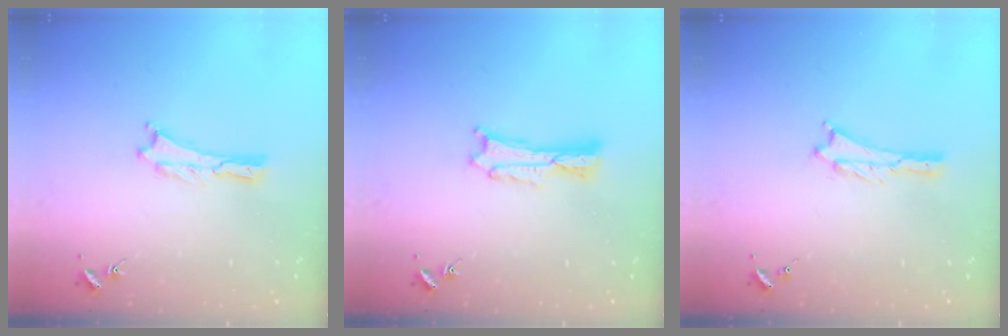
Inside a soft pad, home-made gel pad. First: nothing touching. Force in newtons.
{"total": 1.2, "press": 1.2, "slide": 0.2}
{"total": 0.9, "press": 0.9, "slide": 0.2}